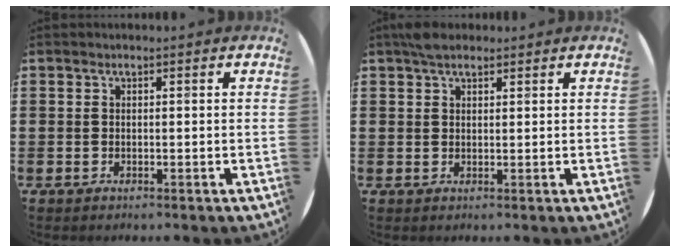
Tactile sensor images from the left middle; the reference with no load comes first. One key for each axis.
{"total": 2.4, "fx": 2.0, "fy": 1.0, "fz": 1.0, "tx": -0.014, "ty": 0.003, "tz": 0.035}